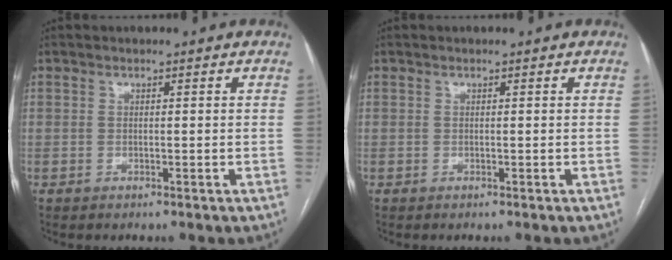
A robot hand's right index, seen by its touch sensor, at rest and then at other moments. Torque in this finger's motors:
{"motor_torque": [0.01, 0.01, -0.02, 0.00]}